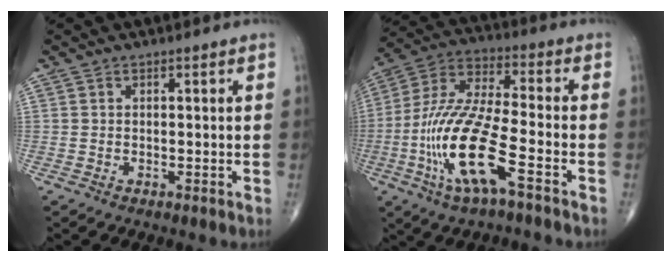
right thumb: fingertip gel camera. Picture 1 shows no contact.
{"total": 17.2, "force": [-6.4, 3.9, 15.5], "torque": [-0.342, 0.026, -0.124]}